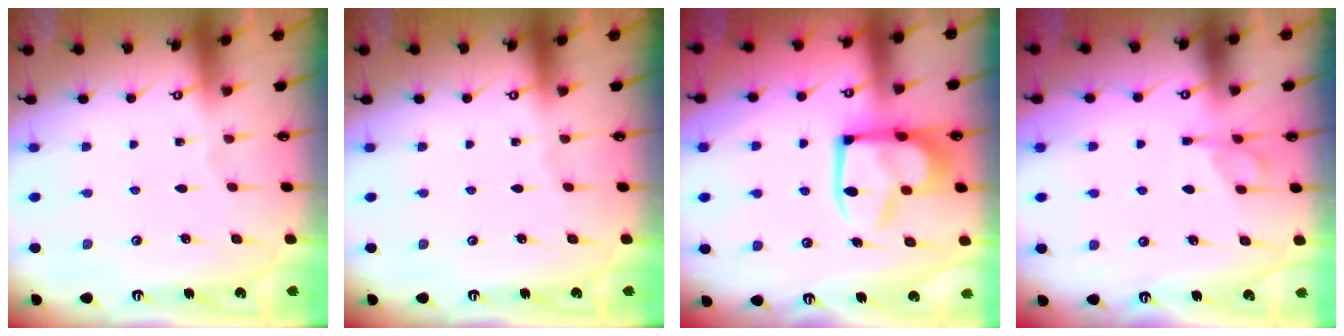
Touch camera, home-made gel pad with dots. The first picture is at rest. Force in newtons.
{"total": 0.0}
{"total": 14.0, "press": 13.9, "slide": 1.9}
{"total": 6.1, "press": 6.0, "slide": 0.9}